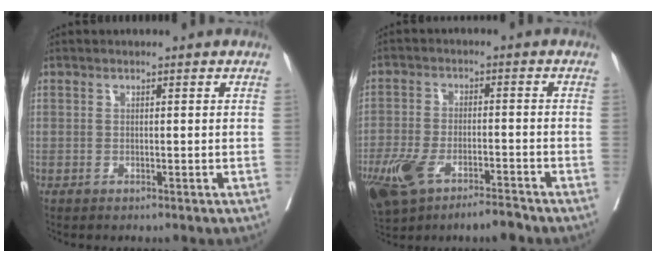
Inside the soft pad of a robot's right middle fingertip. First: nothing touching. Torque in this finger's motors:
{"motor_torque": [1.10, -1.04, 0.22, 0.10]}